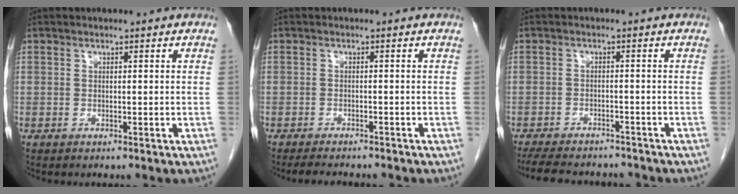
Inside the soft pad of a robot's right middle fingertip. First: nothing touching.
{"total": 6.2, "force": [-5.5, 1.3, 2.6], "torque": [-0.040, -0.008, -0.075]}
{"total": 12.4, "force": [-11.0, 3.4, 4.5], "torque": [-0.097, -0.007, -0.149]}